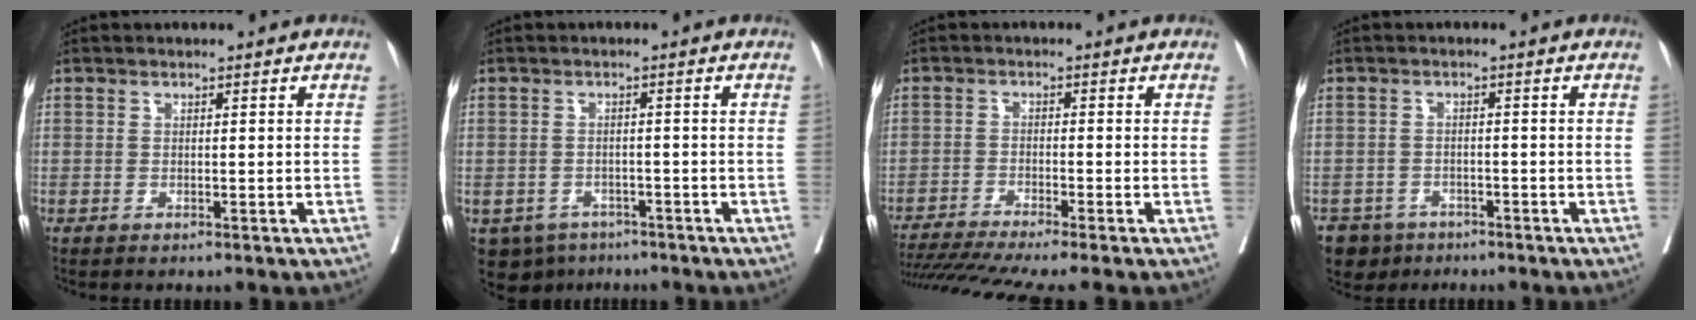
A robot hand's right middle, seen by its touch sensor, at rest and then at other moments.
{"total": 7.4, "force": [-4.9, 5.2, 1.9], "torque": [-0.040, 0.000, -0.067]}
{"total": 11.8, "force": [-10.0, -1.2, 6.0], "torque": [-0.082, -0.019, -0.159]}
{"total": 6.1, "force": [-4.4, 4.0, 0.8], "torque": [-0.010, 0.003, -0.072]}